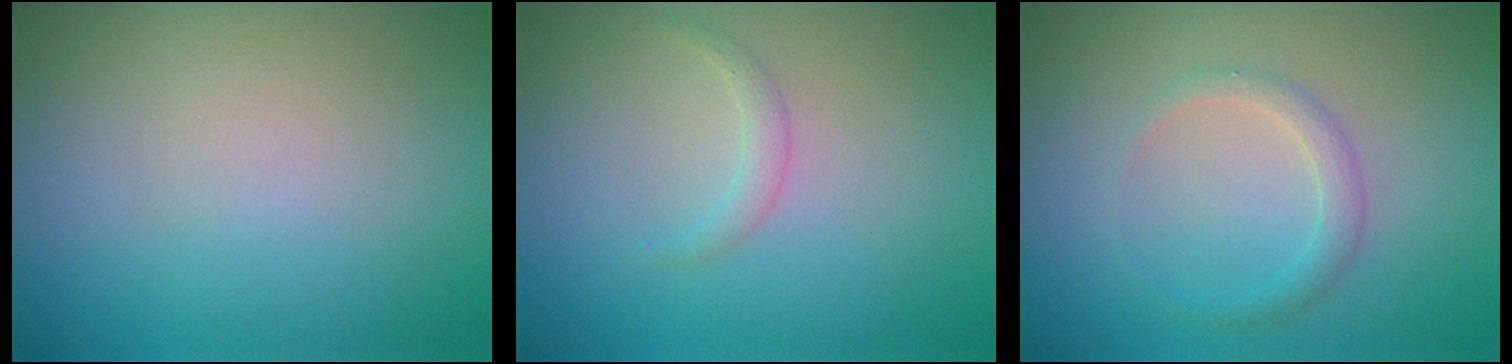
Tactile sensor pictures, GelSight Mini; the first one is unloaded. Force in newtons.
{"total": 1.0, "press": 1.0, "slide": 0.1}
{"total": 1.5, "press": 1.5, "slide": 0.0}